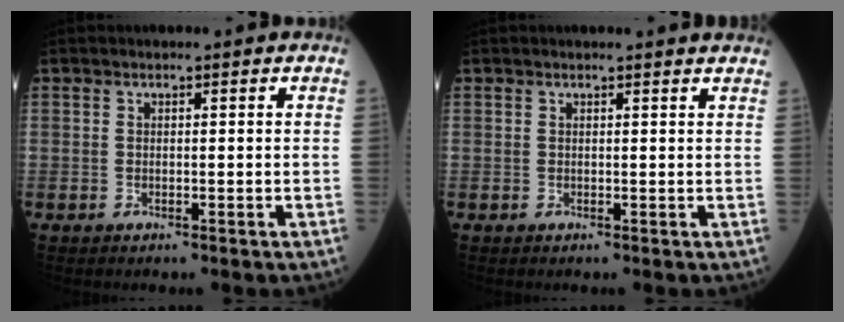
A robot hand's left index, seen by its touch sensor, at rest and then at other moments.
{"total": 1.4, "force": [1.4, -0.2, -0.2], "torque": [0.004, -0.004, -0.002]}